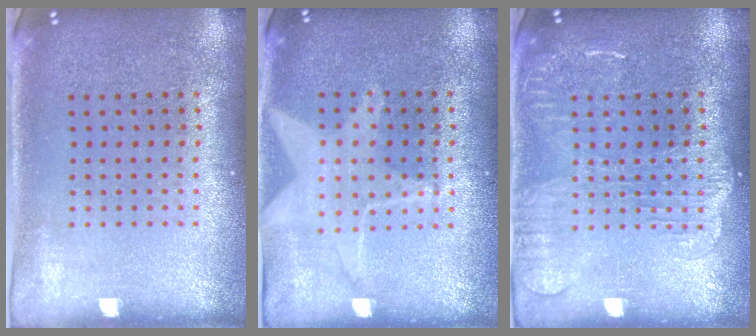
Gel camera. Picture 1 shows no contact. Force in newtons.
{"total": 1.5, "press": 1.4, "slide": 0.5}
{"total": 2.8, "press": 2.7, "slide": 0.4}